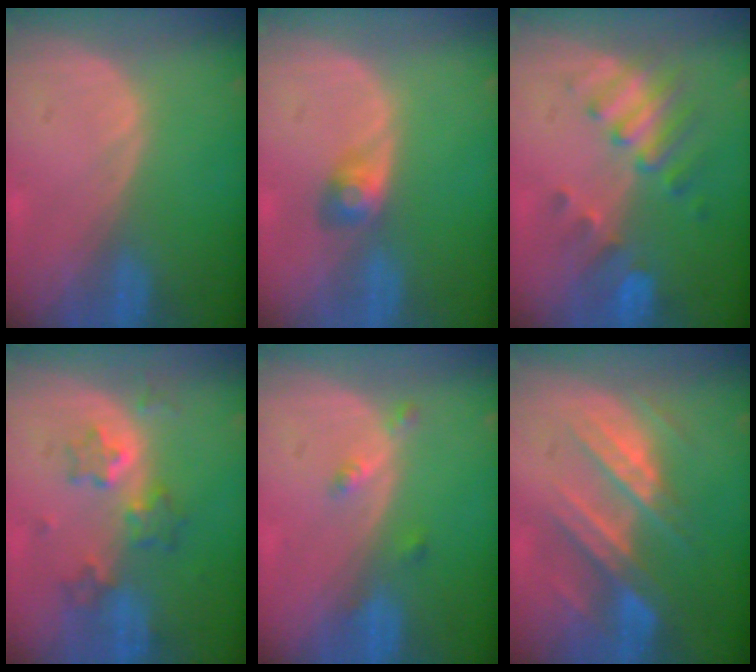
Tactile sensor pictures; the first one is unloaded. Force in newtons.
{"total": 2.9, "press": 2.6, "slide": 1.1}
{"total": 7.6, "press": 6.7, "slide": 3.6}
{"total": 6.0, "press": 5.8, "slide": 1.7}
{"total": 2.4, "press": 2.0, "slide": 1.3}
{"total": 8.9, "press": 7.8, "slide": 4.4}